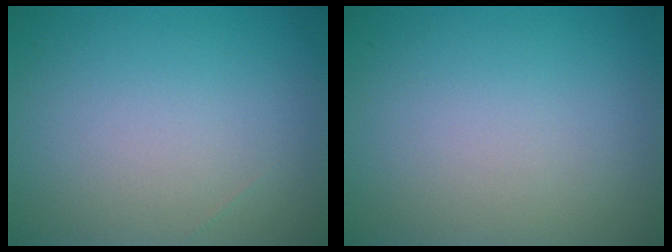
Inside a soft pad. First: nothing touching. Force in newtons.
{"total": 0.0}